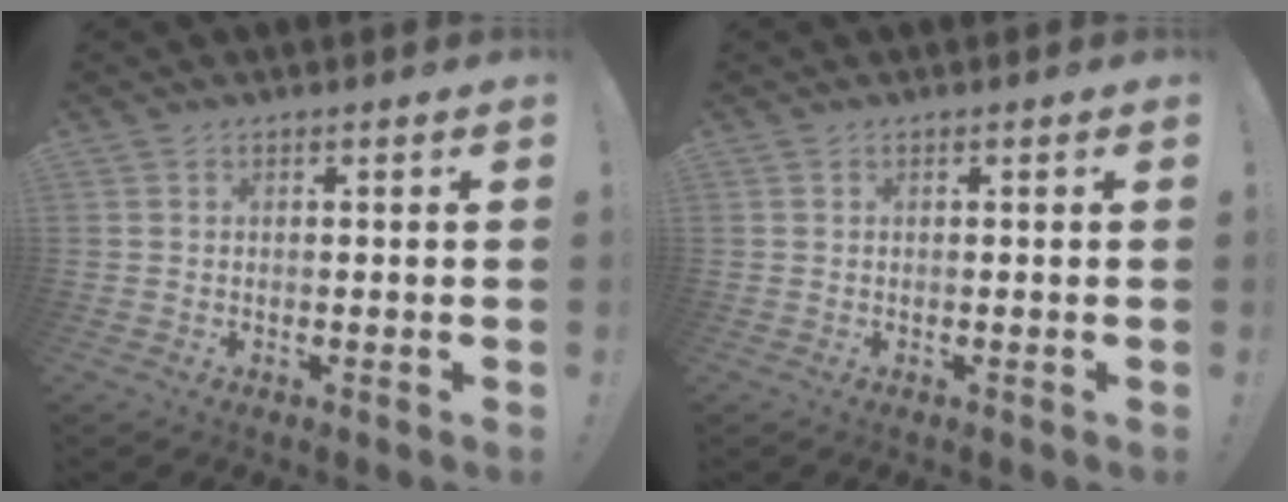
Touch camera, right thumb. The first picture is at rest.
{"total": 0.0}